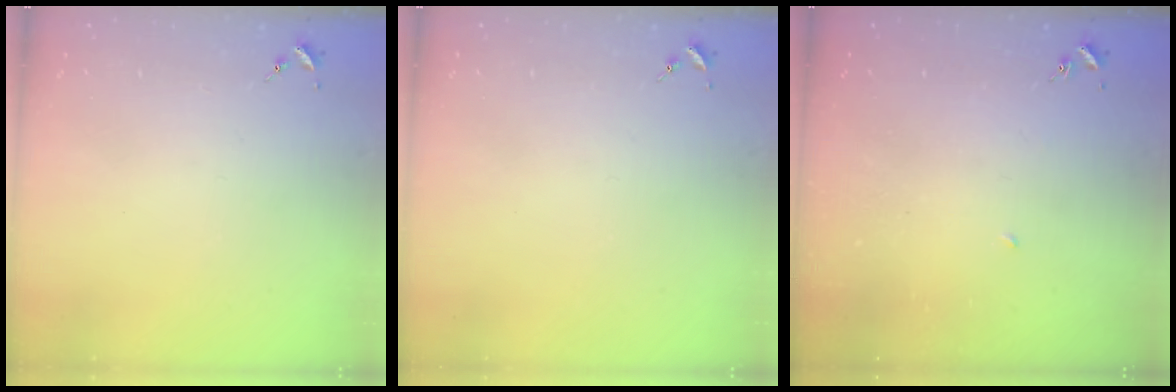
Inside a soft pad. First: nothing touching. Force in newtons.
{"total": 0.0}
{"total": 2.3, "press": 2.3, "slide": 0.1}